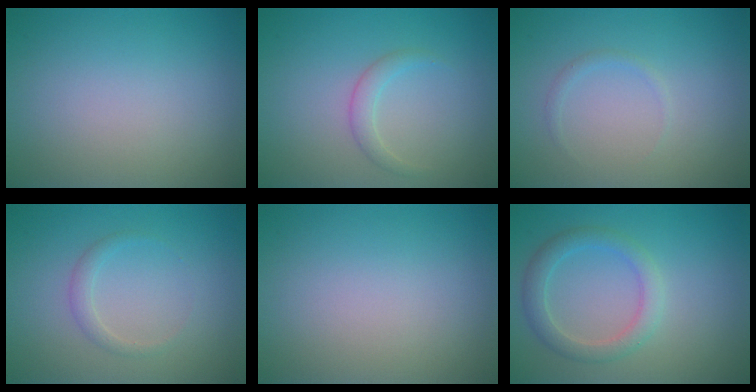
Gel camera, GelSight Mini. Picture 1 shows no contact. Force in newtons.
{"total": 1.4, "press": 1.4, "slide": 0.1}
{"total": 0.7, "press": 0.7, "slide": 0.1}
{"total": 1.2, "press": 1.2, "slide": 0.1}
{"total": 0.0}
{"total": 2.7, "press": 2.7, "slide": 0.1}